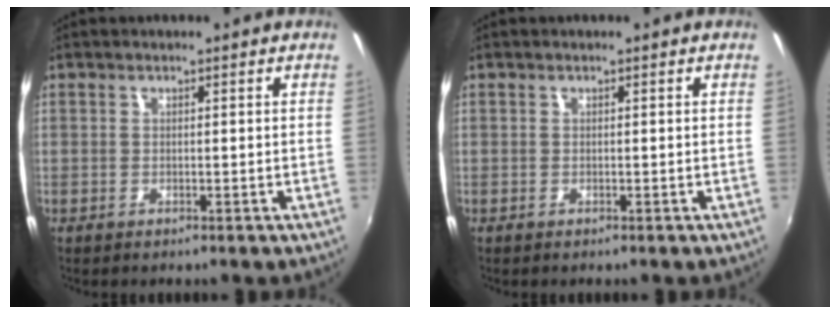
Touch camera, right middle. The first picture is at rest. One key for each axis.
{"total": 0.0}